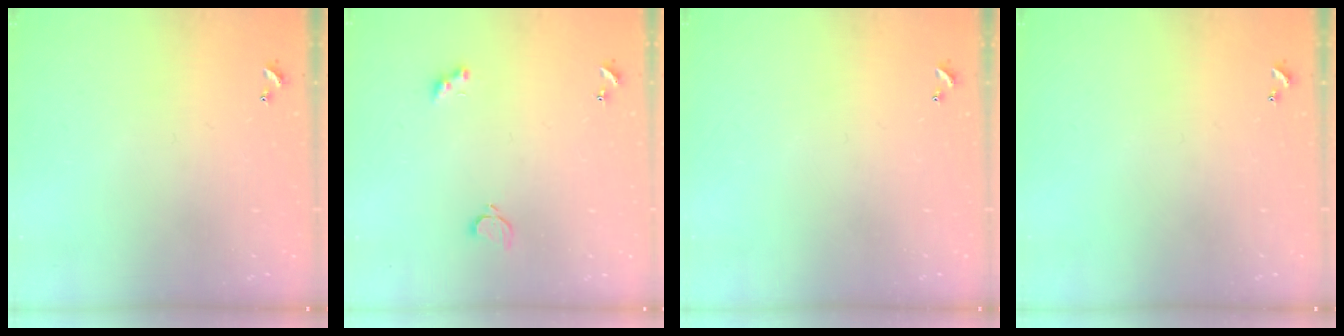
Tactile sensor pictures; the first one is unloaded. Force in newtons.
{"total": 2.1, "press": 2.1, "slide": 0.5}
{"total": 0.0}
{"total": 0.0}